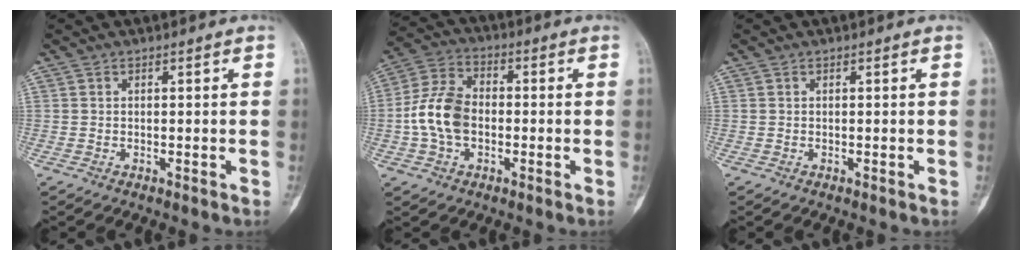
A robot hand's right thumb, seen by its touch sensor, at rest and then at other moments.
{"total": 10.8, "force": [-1.4, 7.3, 7.8], "torque": [-0.149, 0.028, -0.036]}
{"total": 0.0}